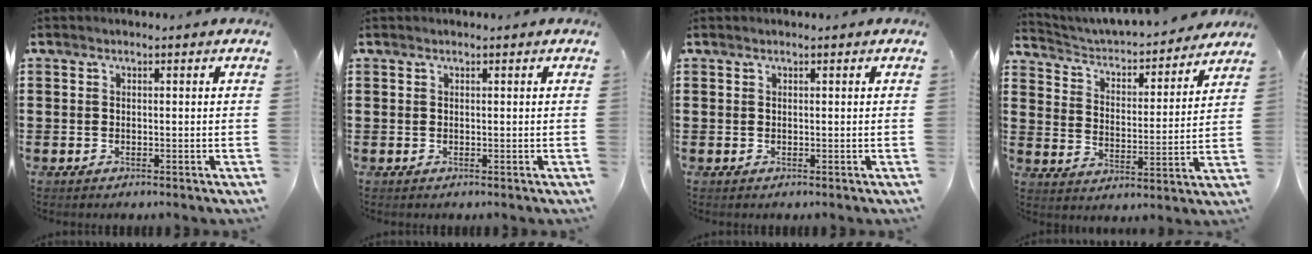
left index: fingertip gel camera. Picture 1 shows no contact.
{"total": 0.0}
{"total": 0.0}
{"total": 3.6, "force": [3.4, 0.8, 1.0], "torque": [-0.039, -0.027, 0.048]}